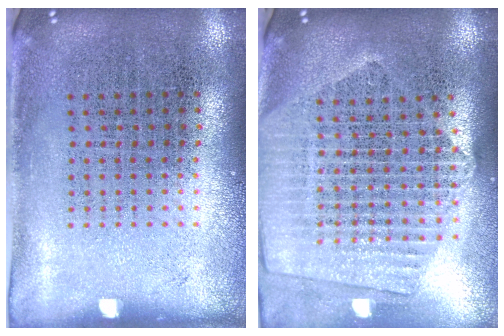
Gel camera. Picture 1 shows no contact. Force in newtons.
{"total": 2.3, "press": 2.0, "slide": 1.1}